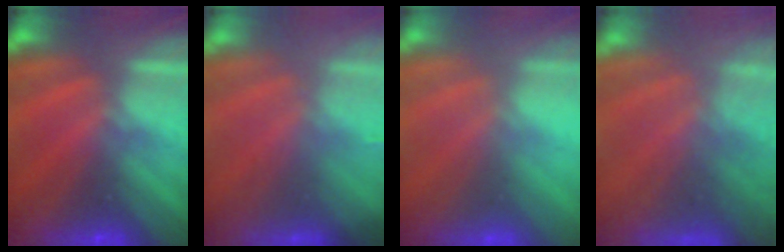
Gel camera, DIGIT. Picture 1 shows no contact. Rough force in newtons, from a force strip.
{"total": 2.7}
{"total": 2.5}
{"total": 7.7}